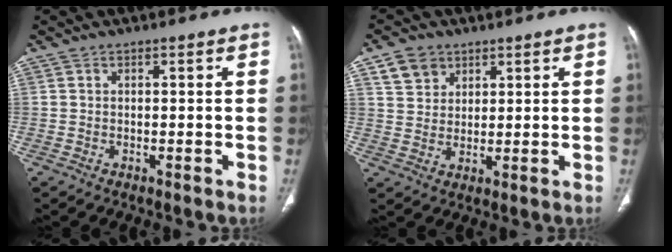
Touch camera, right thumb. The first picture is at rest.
{"total": 5.9, "force": [3.4, 4.5, 1.8], "torque": [-0.014, -0.014, 0.066]}